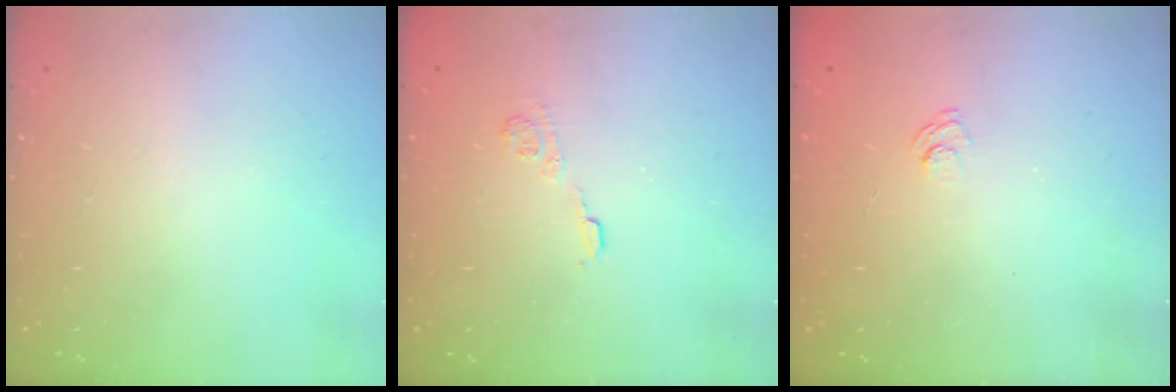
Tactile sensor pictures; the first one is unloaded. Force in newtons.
{"total": 5.7, "press": 5.5, "slide": 1.2}
{"total": 2.4, "press": 2.0, "slide": 1.2}